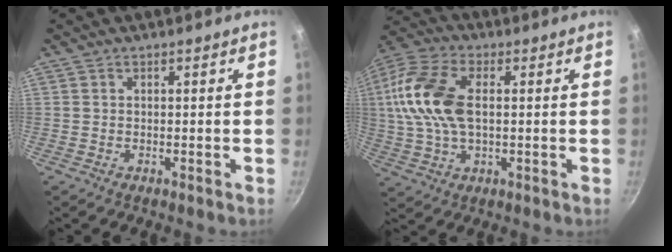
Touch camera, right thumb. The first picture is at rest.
{"total": 15.8, "force": [1.9, 8.9, 12.9], "torque": [-0.253, 0.017, 0.022]}